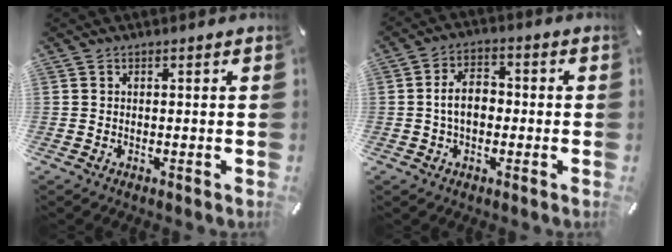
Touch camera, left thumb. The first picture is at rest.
{"total": 6.9, "force": [-0.7, 4.4, 5.3], "torque": [-0.108, 0.011, -0.016]}